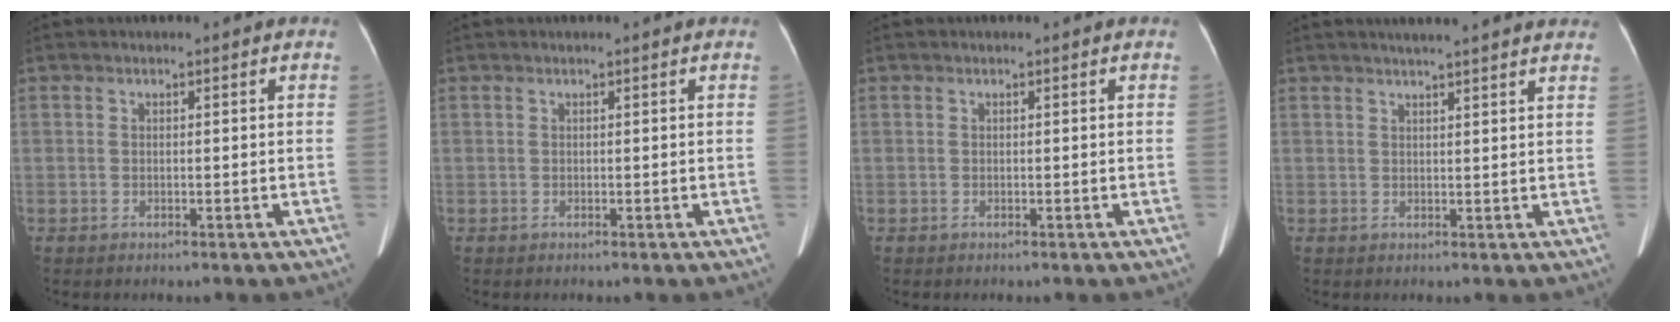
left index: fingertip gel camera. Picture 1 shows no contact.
{"total": 0.0}
{"total": 0.0}
{"total": 10.6, "force": [9.4, 0.6, 4.8], "torque": [-0.061, 0.019, 0.101]}